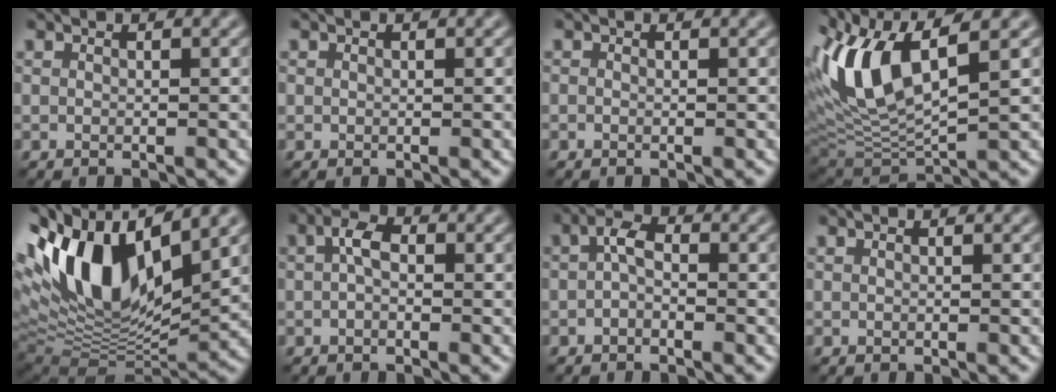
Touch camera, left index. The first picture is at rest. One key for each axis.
{"total": 0.0}
{"total": 0.0}
{"total": 9.9, "fx": 2.8, "fy": 4.0, "fz": 8.6, "tx": -0.185, "ty": 0.007, "tz": 0.056}
{"total": 14.9, "fx": 4.5, "fy": 7.5, "fz": 12.1, "tx": -0.230, "ty": 0.009, "tz": 0.086}
{"total": 2.3, "fx": 0.1, "fy": 1.5, "fz": 1.8, "tx": -0.036, "ty": 0.009, "tz": 0.000}
{"total": 1.8, "fx": -0.4, "fy": 1.1, "fz": 1.4, "tx": -0.027, "ty": 0.008, "tz": -0.011}
{"total": 0.0}